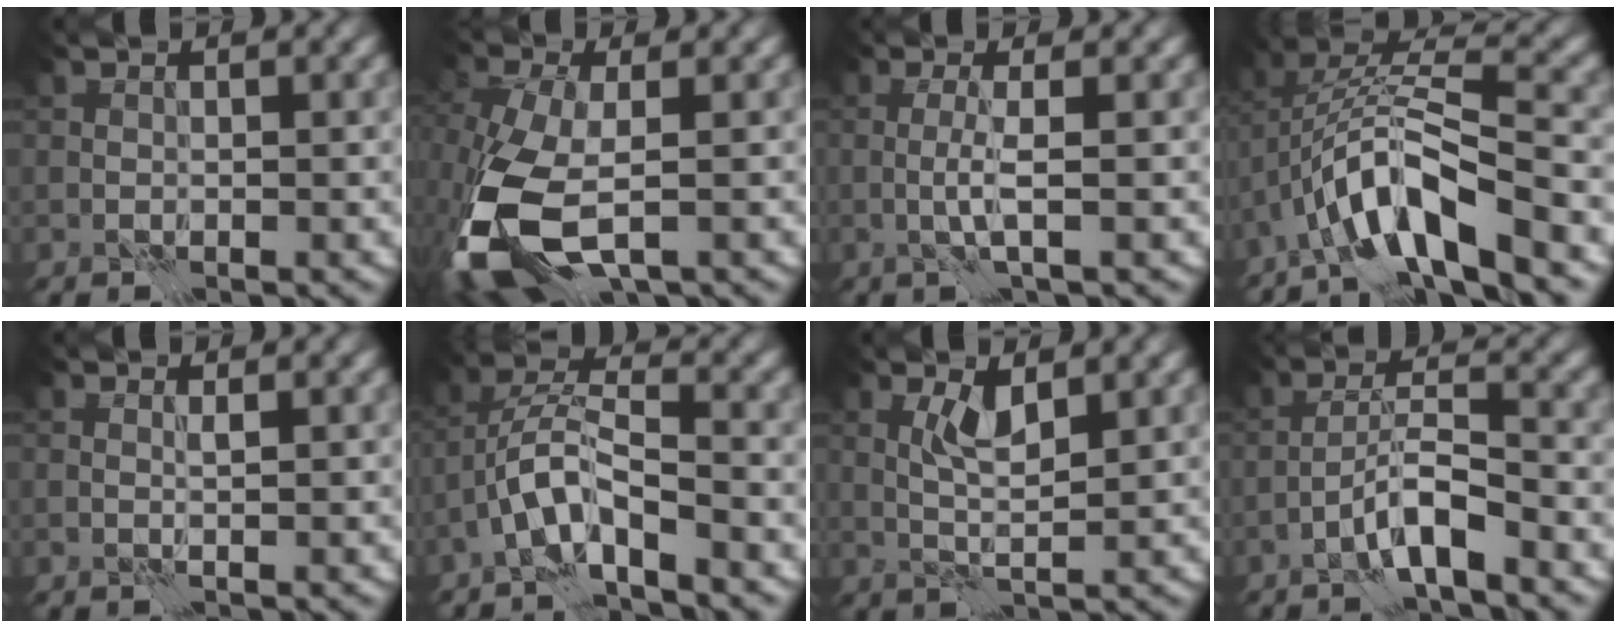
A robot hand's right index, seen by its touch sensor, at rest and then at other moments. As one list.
[{"total": 10.6, "force": [-3.8, 5.3, 8.3], "torque": [-0.216, -0.034, -0.070]}, {"total": 1.8, "force": [-0.2, -0.4, 1.7], "torque": [-0.039, 0.002, -0.010]}, {"total": 8.3, "force": [-4.1, 2.1, 6.8], "torque": [-0.117, 0.020, -0.084]}, {"total": 0.7, "force": [0.3, -0.6, 0.3], "torque": [-0.003, 0.005, 0.002]}, {"total": 4.8, "force": [-2.8, 0.8, 3.8], "torque": [-0.068, 0.015, -0.063]}, {"total": 2.3, "force": [1.0, 0.2, 2.0], "torque": [-0.041, 0.003, 0.020]}, {"total": 3.7, "force": [-2.5, 0.1, 2.8], "torque": [-0.048, 0.020, -0.053]}]